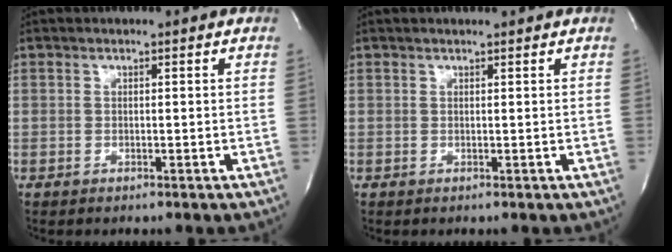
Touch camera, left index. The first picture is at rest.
{"total": 1.5, "force": [1.3, 0.0, 0.6], "torque": [-0.009, 0.014, 0.021]}